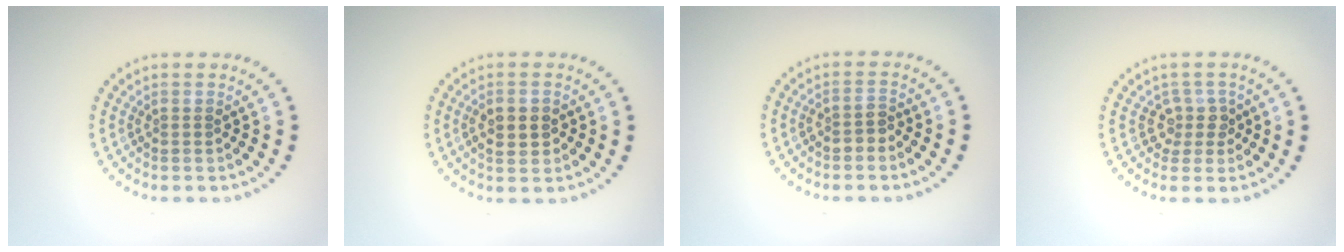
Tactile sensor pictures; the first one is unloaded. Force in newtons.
{"total": 2.7, "press": 2.7, "slide": 0.1}
{"total": 1.4, "press": 1.2, "slide": 0.7}
{"total": 2.0, "press": 1.5, "slide": 1.3}